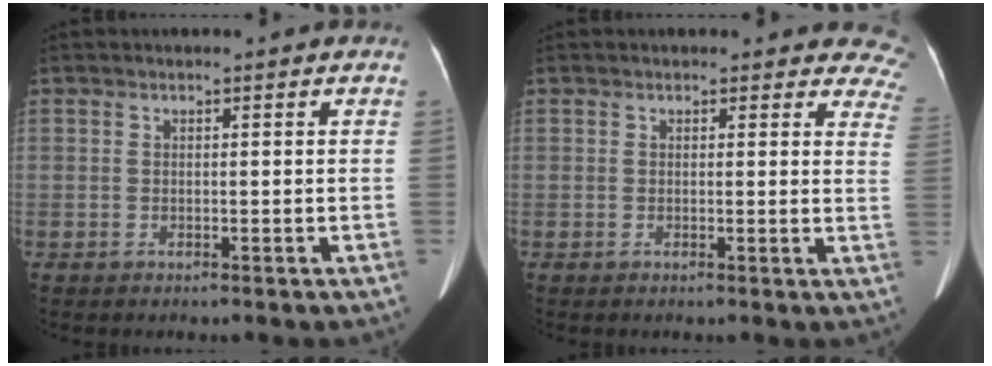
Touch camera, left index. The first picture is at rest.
{"total": 8.2, "force": [7.5, 3.1, 1.0], "torque": [0.039, -0.020, 0.039]}